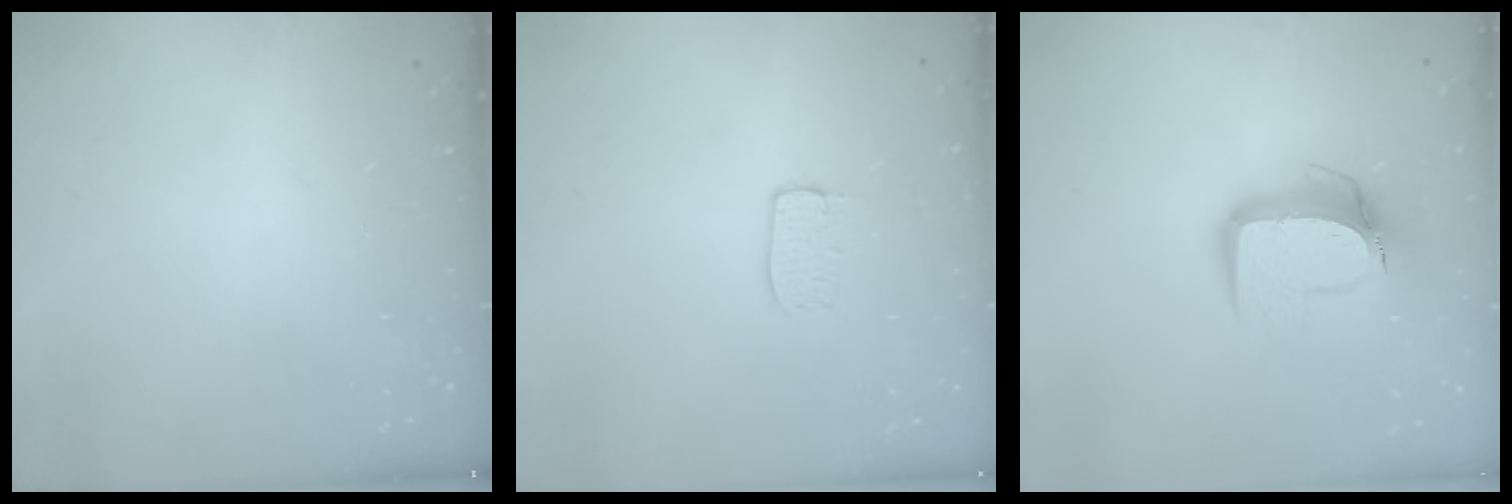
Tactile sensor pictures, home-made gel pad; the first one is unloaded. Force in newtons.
{"total": 5.2, "press": 5.2, "slide": 0.3}
{"total": 11.5, "press": 11.5, "slide": 1.0}